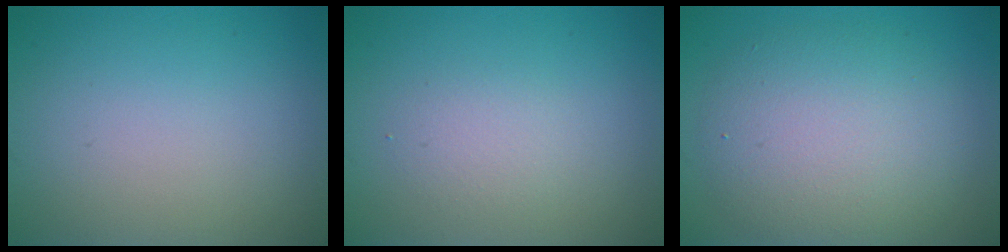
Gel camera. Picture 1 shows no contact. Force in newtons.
{"total": 1.7, "press": 1.7, "slide": 0.2}
{"total": 6.4, "press": 6.4, "slide": 0.5}